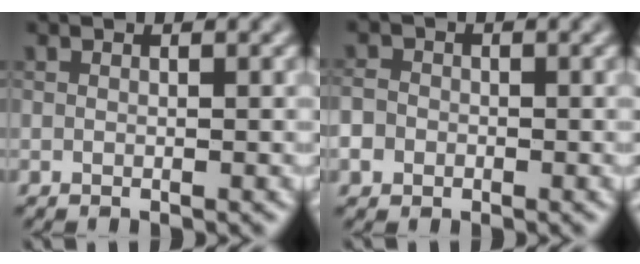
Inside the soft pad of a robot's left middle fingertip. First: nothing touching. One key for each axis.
{"total": 2.2, "fx": -0.8, "fy": 1.9, "fz": 0.8, "tx": -0.008, "ty": 0.000, "tz": -0.017}